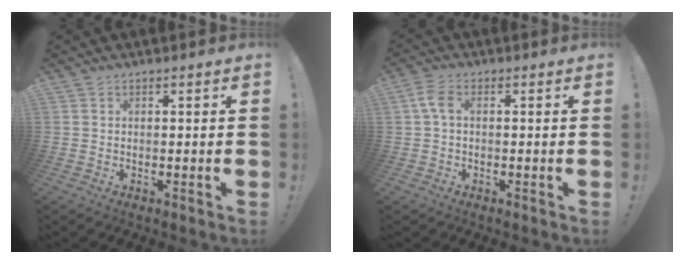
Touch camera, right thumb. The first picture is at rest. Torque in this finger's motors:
{"motor_torque": [0.41, 0.00, 0.26, -0.42, 0.19]}